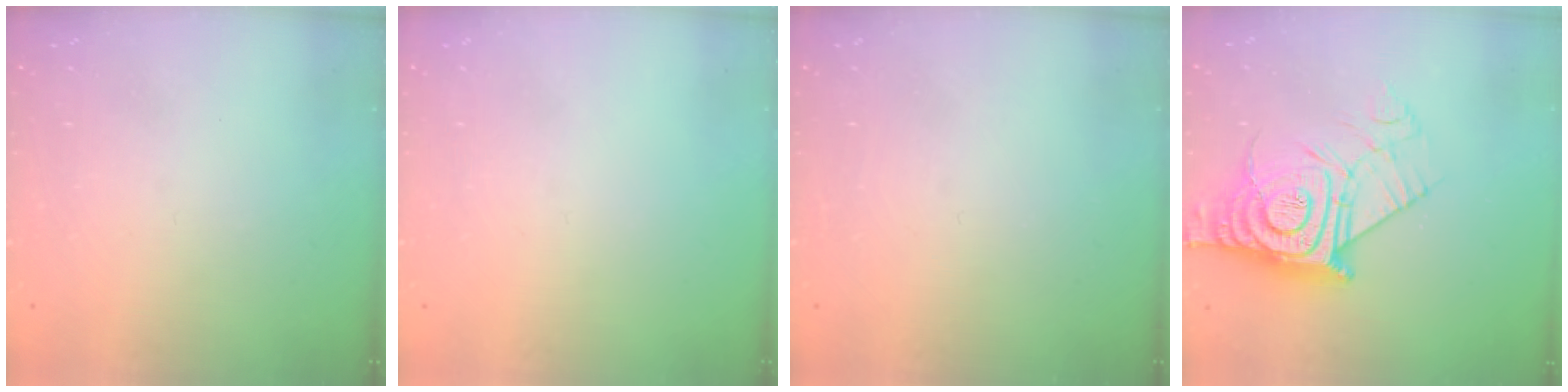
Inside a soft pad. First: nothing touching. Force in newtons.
{"total": 0.0}
{"total": 0.0}
{"total": 16.2, "press": 16.1, "slide": 1.3}